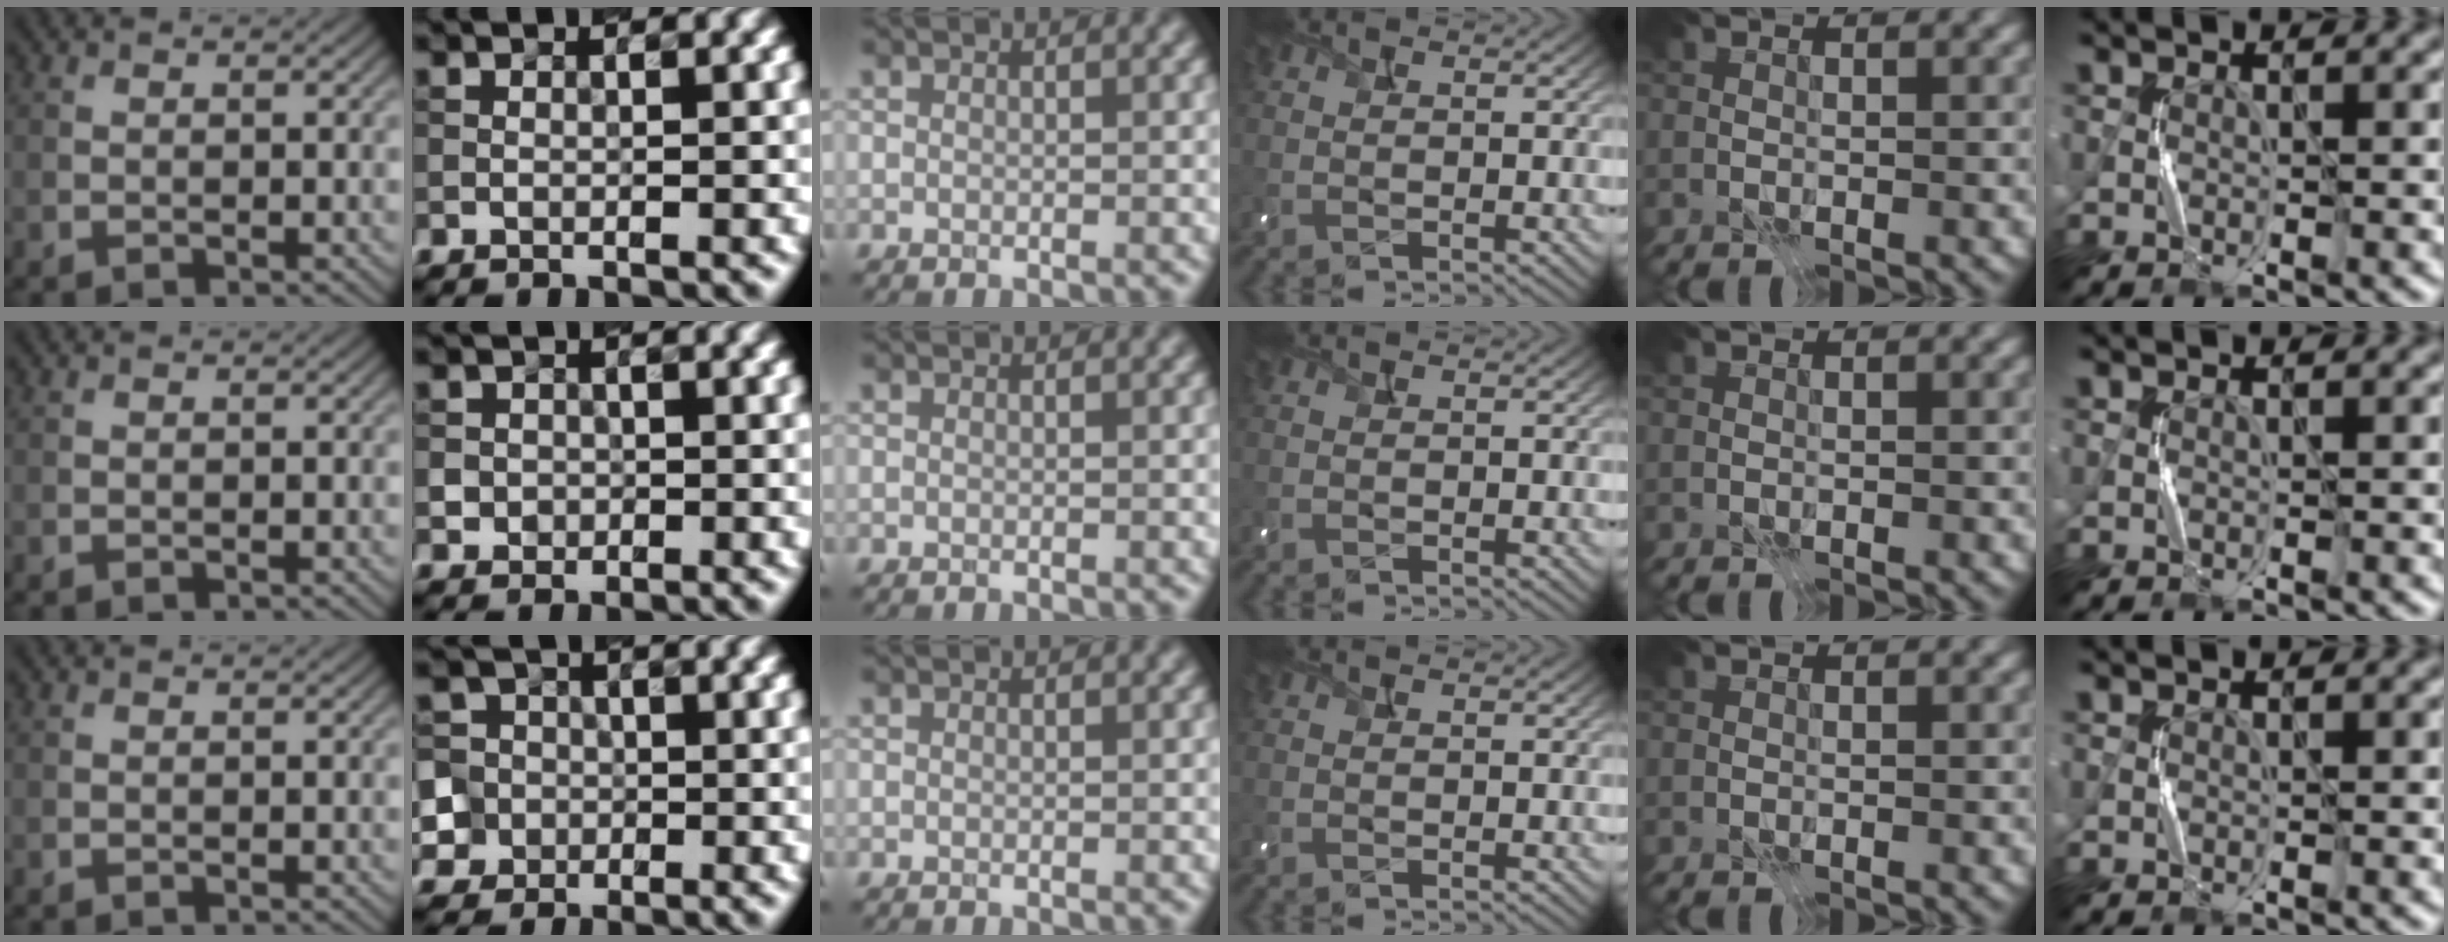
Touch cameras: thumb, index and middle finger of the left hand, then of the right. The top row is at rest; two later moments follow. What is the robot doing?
{"motion": "press", "object": "camera"}